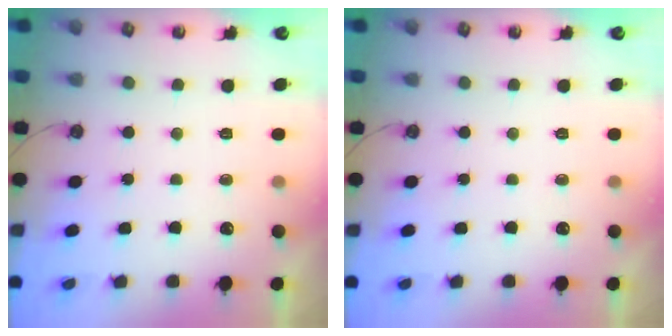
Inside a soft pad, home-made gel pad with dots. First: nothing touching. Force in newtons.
{"total": 0.0}